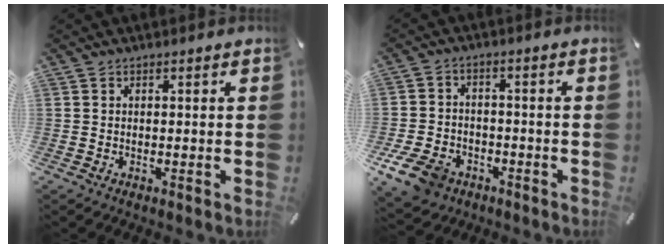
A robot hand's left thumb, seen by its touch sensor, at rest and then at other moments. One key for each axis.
{"total": 9.2, "fx": -5.2, "fy": 6.4, "fz": 3.9, "tx": -0.091, "ty": 0.032, "tz": -0.096}